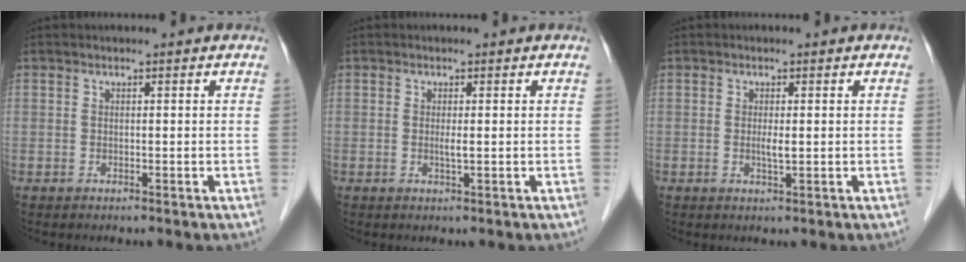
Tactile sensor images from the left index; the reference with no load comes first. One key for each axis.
{"total": 1.0, "fx": -0.1, "fy": 0.0, "fz": 0.9, "tx": -0.022, "ty": -0.006, "tz": -0.001}
{"total": 1.4, "fx": -0.1, "fy": 0.2, "fz": 1.4, "tx": -0.028, "ty": -0.006, "tz": -0.002}